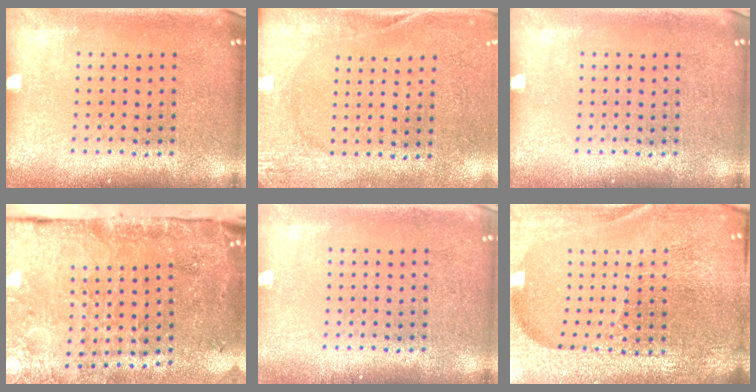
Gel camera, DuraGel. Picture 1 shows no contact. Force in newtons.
{"total": 2.7, "press": 2.1, "slide": 1.7}
{"total": 0.0}
{"total": 5.0, "press": 3.7, "slide": 3.4}
{"total": 0.6, "press": 0.6, "slide": 0.1}
{"total": 5.2, "press": 4.8, "slide": 2.0}